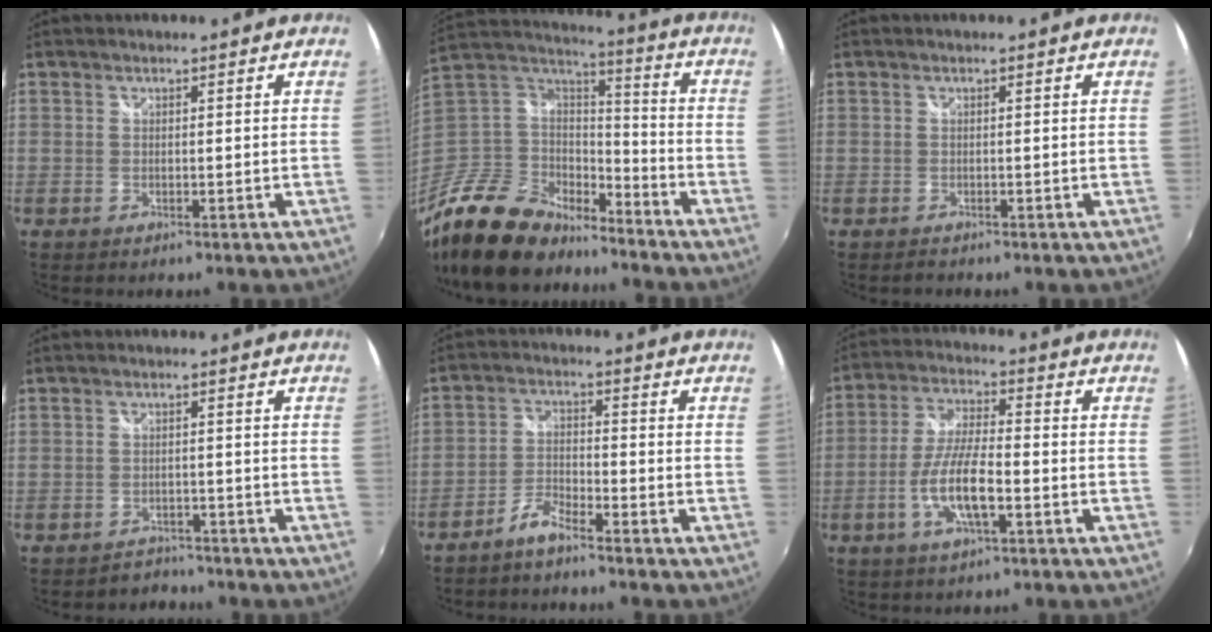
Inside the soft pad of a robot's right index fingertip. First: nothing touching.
{"total": 19.1, "force": [-14.4, 9.7, 8.0], "torque": [-0.193, 0.008, -0.253]}
{"total": 0.8, "force": [-0.7, 0.4, -0.1], "torque": [-0.001, -0.002, -0.012]}
{"total": 3.6, "force": [-3.1, 1.9, -0.4], "torque": [0.002, 0.009, -0.047]}
{"total": 4.9, "force": [-4.4, 0.6, 2.2], "torque": [-0.056, 0.012, -0.089]}
{"total": 9.9, "force": [-3.5, 2.5, 8.9], "torque": [-0.185, 0.000, -0.066]}